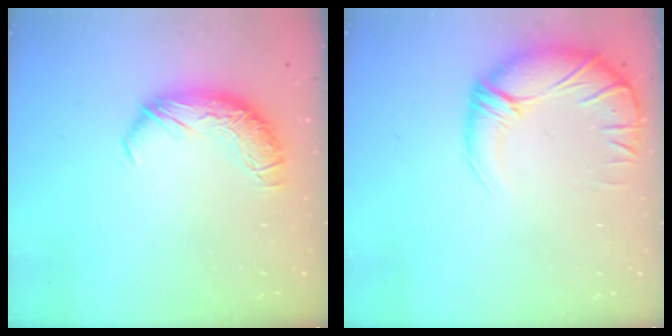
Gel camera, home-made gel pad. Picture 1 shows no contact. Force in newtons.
{"total": 3.1, "press": 0.4, "slide": 3.1}